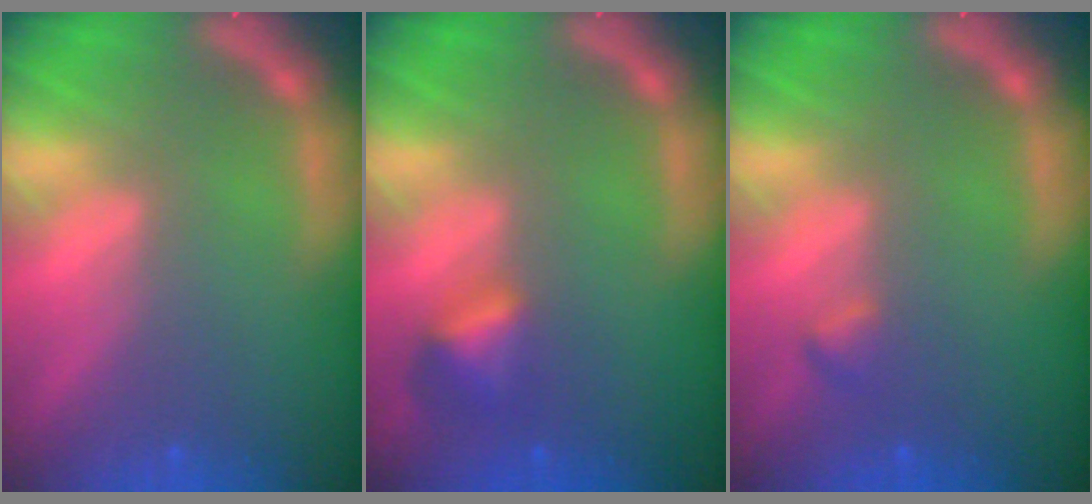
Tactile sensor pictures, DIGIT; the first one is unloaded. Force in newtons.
{"total": 2.4}
{"total": 0.9}